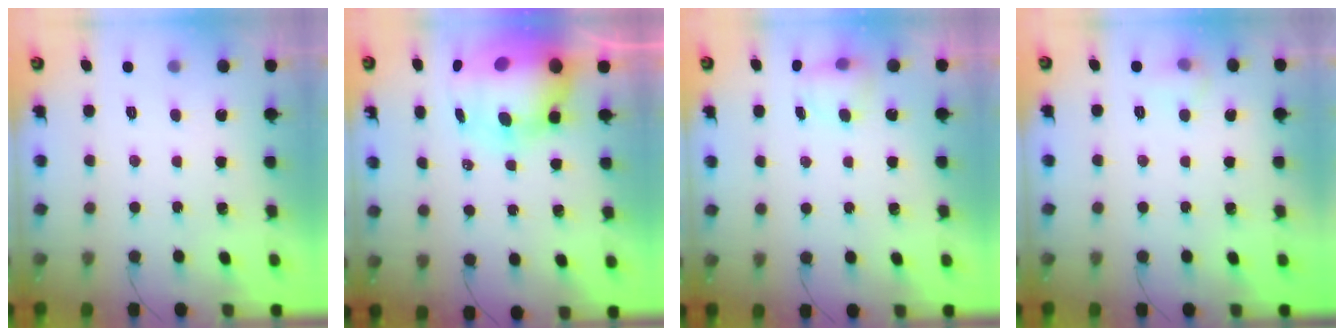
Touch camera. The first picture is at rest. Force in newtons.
{"total": 15.5, "press": 15.0, "slide": 4.2}
{"total": 4.6, "press": 4.5, "slide": 1.1}
{"total": 5.4, "press": 5.1, "slide": 1.7}